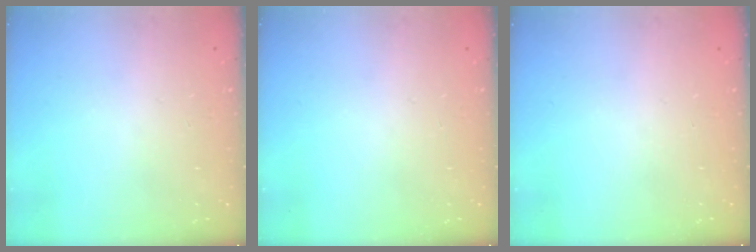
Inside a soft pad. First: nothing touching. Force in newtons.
{"total": 0.0}
{"total": 0.0}